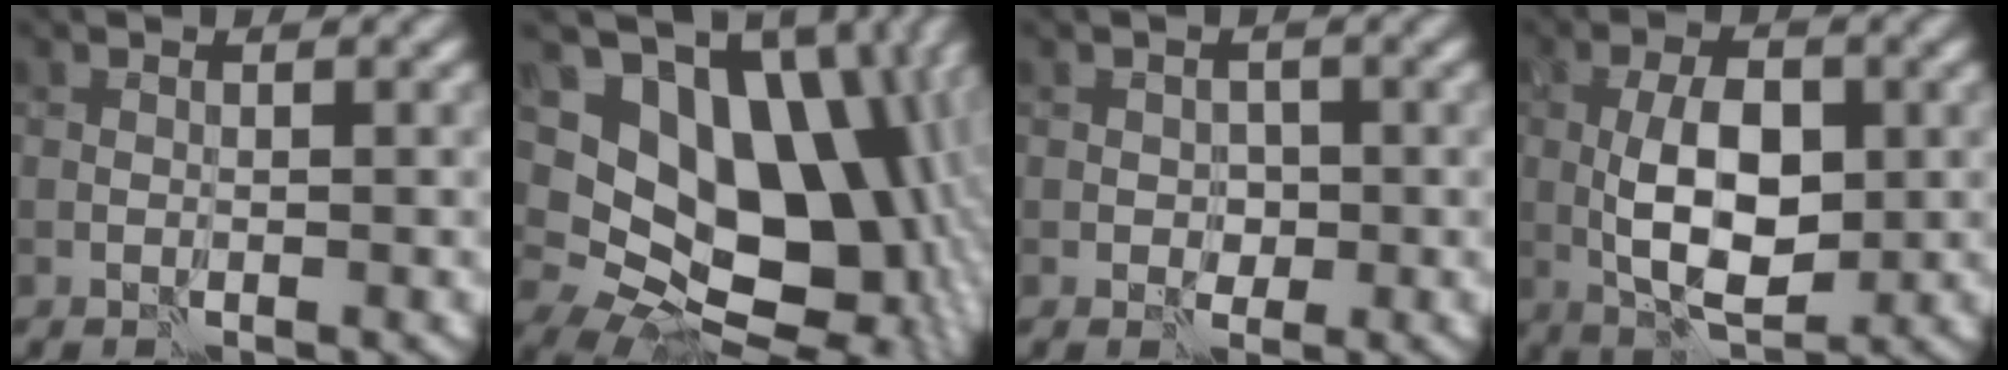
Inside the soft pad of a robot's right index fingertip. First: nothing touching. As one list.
[{"total": 16.0, "force": [3.0, 11.3, 10.8], "torque": [-0.135, 0.000, 0.059]}, {"total": 1.2, "force": [0.0, 1.1, 0.4], "torque": [-0.003, -0.002, -0.001]}, {"total": 7.1, "force": [-0.2, 3.5, 6.2], "torque": [-0.114, 0.001, -0.005]}]